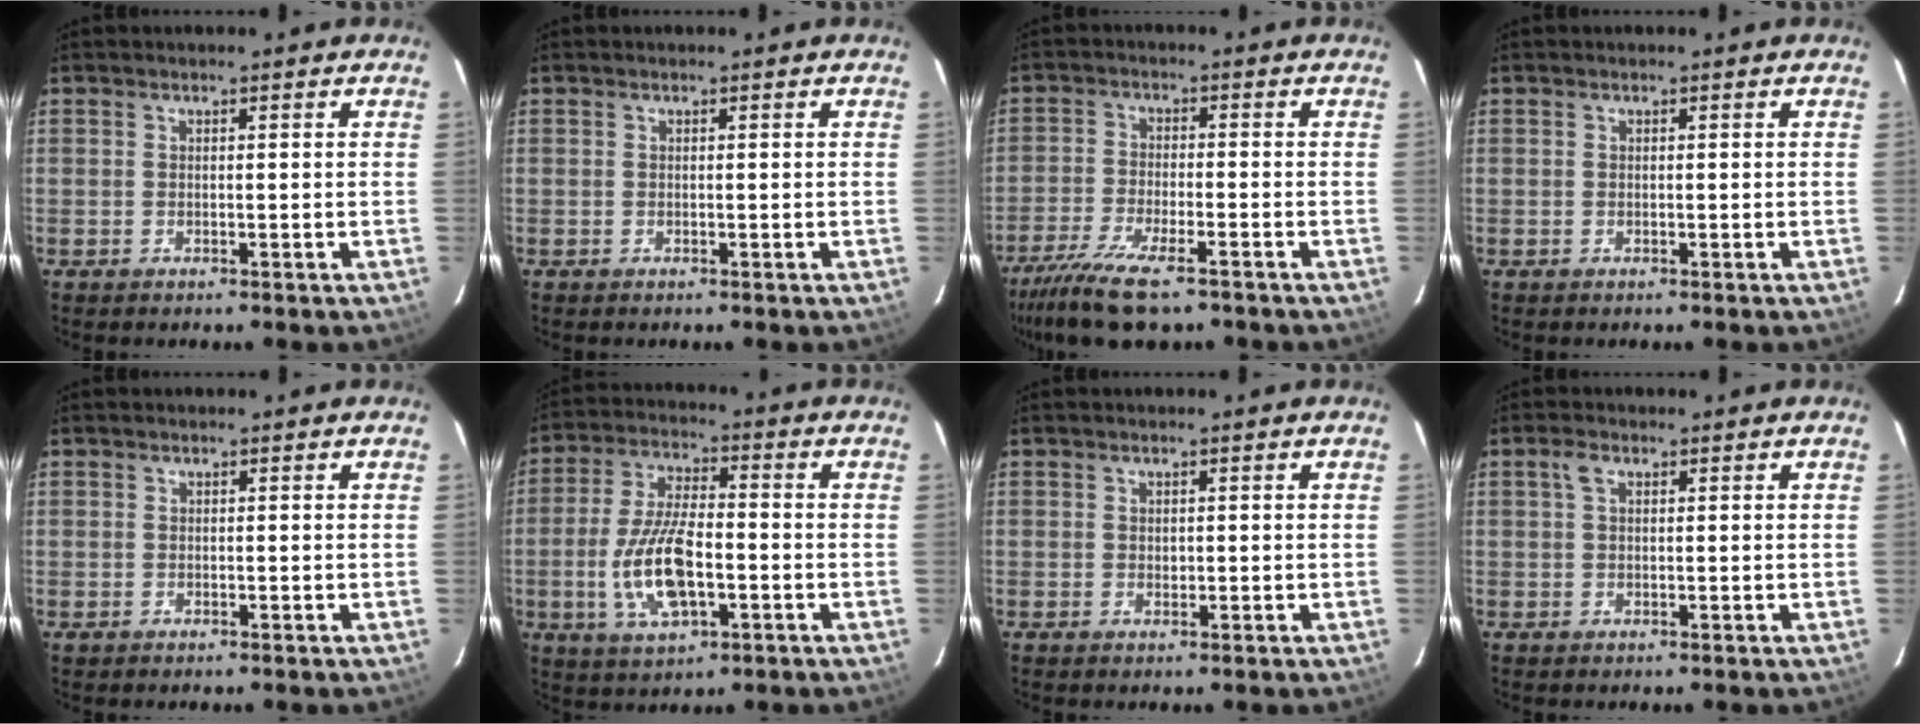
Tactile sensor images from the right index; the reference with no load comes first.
{"total": 0.0}
{"total": 11.6, "force": [-8.9, 2.8, 6.9], "torque": [-0.169, -0.037, -0.165]}
{"total": 0.0}
{"total": 0.7, "force": [-0.2, 0.7, -0.1], "torque": [0.000, 0.002, -0.002]}
{"total": 12.9, "force": [-3.3, 5.3, 11.3], "torque": [-0.234, -0.004, -0.057]}
{"total": 0.7, "force": [0.1, 0.7, 0.2], "torque": [0.000, 0.001, 0.004]}
{"total": 1.8, "force": [0.6, 1.0, 1.3], "torque": [-0.029, 0.007, 0.010]}